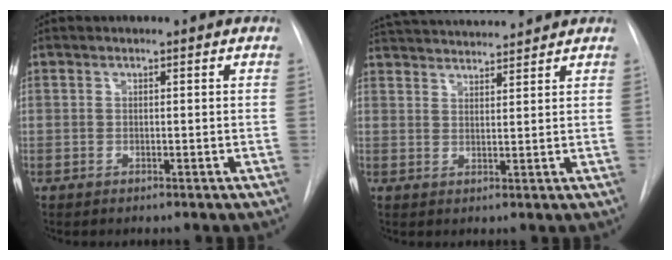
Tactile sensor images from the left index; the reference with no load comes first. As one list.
[{"total": 11.0, "force": [10.5, 0.5, 3.2], "torque": [-0.066, 0.027, 0.166]}]